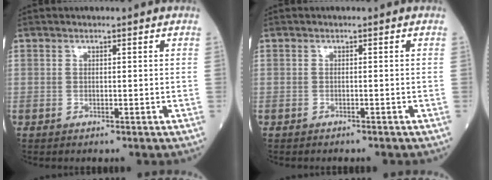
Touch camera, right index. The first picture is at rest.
{"total": 1.3, "force": [-1.2, 0.2, 0.4], "torque": [-0.008, -0.001, -0.016]}